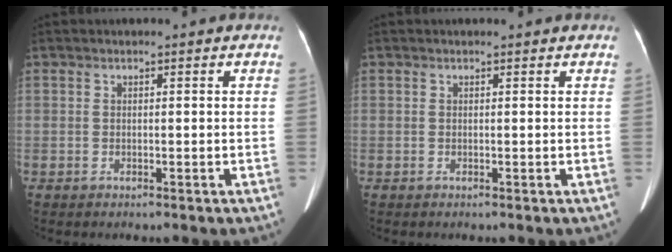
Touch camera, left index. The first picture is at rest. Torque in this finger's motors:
{"motor_torque": [0.13, -0.01, -0.02, -0.01]}